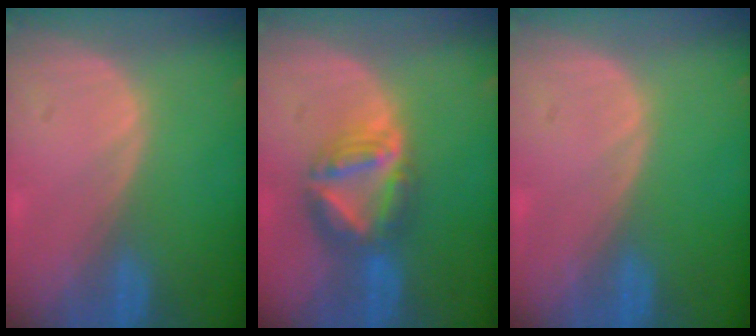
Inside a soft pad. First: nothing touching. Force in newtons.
{"total": 7.7, "press": 6.8, "slide": 3.8}
{"total": 0.0}